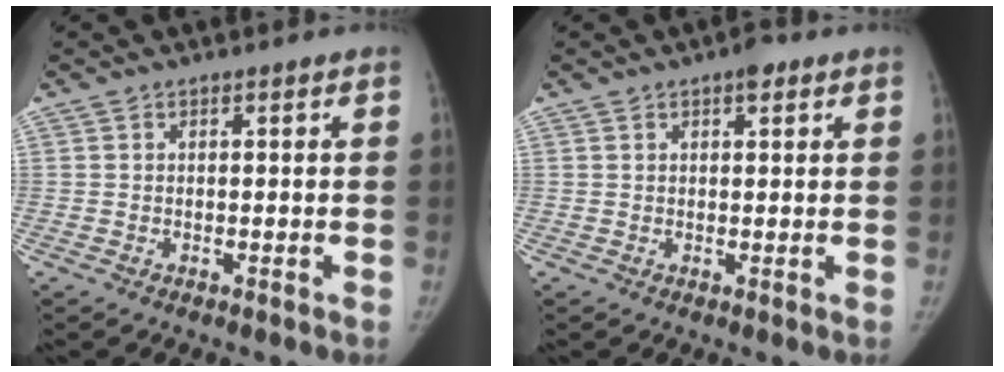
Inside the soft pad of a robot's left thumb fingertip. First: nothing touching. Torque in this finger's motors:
{"motor_torque": [0.64, 0.46, 0.43, -0.86, 0.09]}